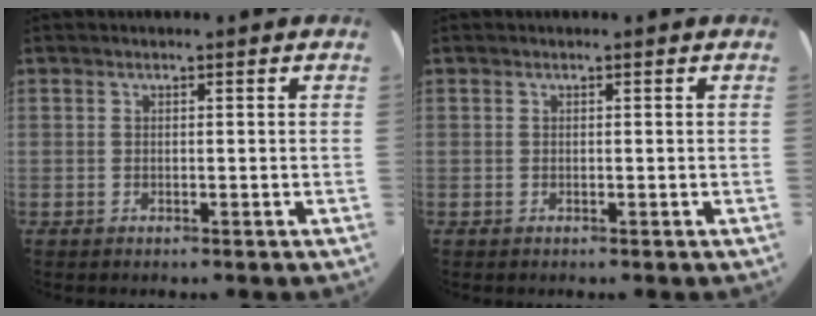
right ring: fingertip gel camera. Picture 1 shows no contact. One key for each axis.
{"total": 0.0}